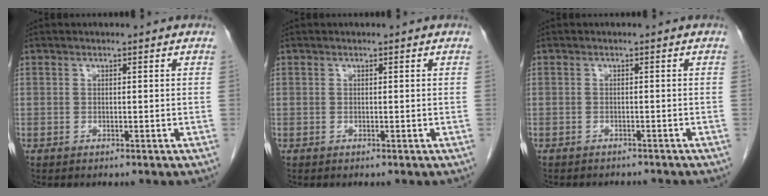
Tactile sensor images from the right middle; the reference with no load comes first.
{"total": 0.0}
{"total": 4.5, "force": [-4.1, 1.4, 1.0], "torque": [-0.013, -0.002, -0.051]}